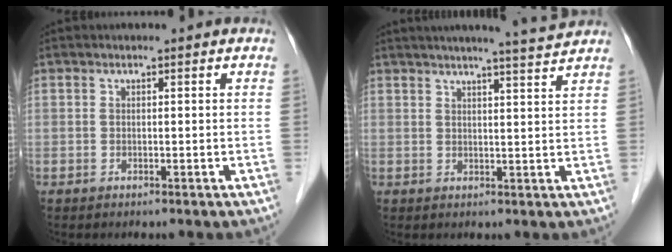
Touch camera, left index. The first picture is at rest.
{"total": 8.0, "force": [7.2, -1.3, 3.1], "torque": [-0.049, 0.003, 0.089]}